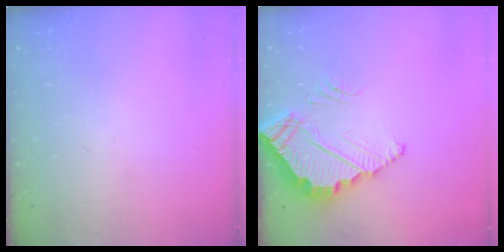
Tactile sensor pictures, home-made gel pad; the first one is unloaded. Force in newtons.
{"total": 3.9, "press": 3.9, "slide": 0.1}